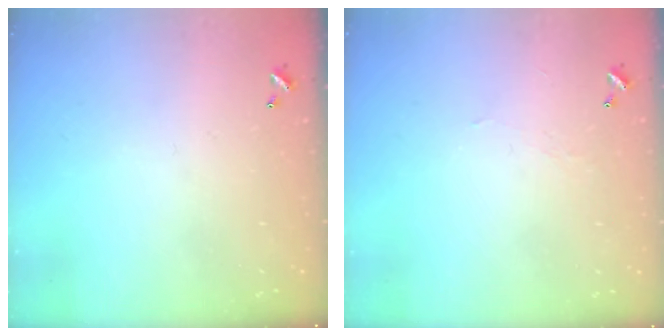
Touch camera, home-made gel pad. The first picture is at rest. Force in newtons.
{"total": 1.7, "press": 1.7, "slide": 0.4}